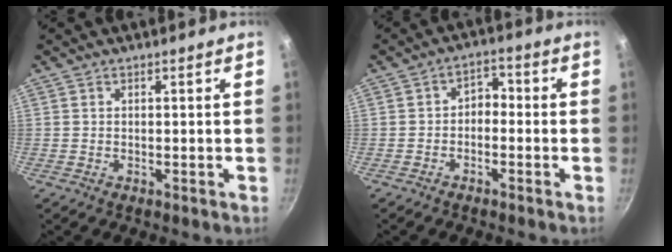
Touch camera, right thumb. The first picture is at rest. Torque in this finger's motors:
{"motor_torque": [-0.11, 0.13, 0.41, -0.05, 0.01]}